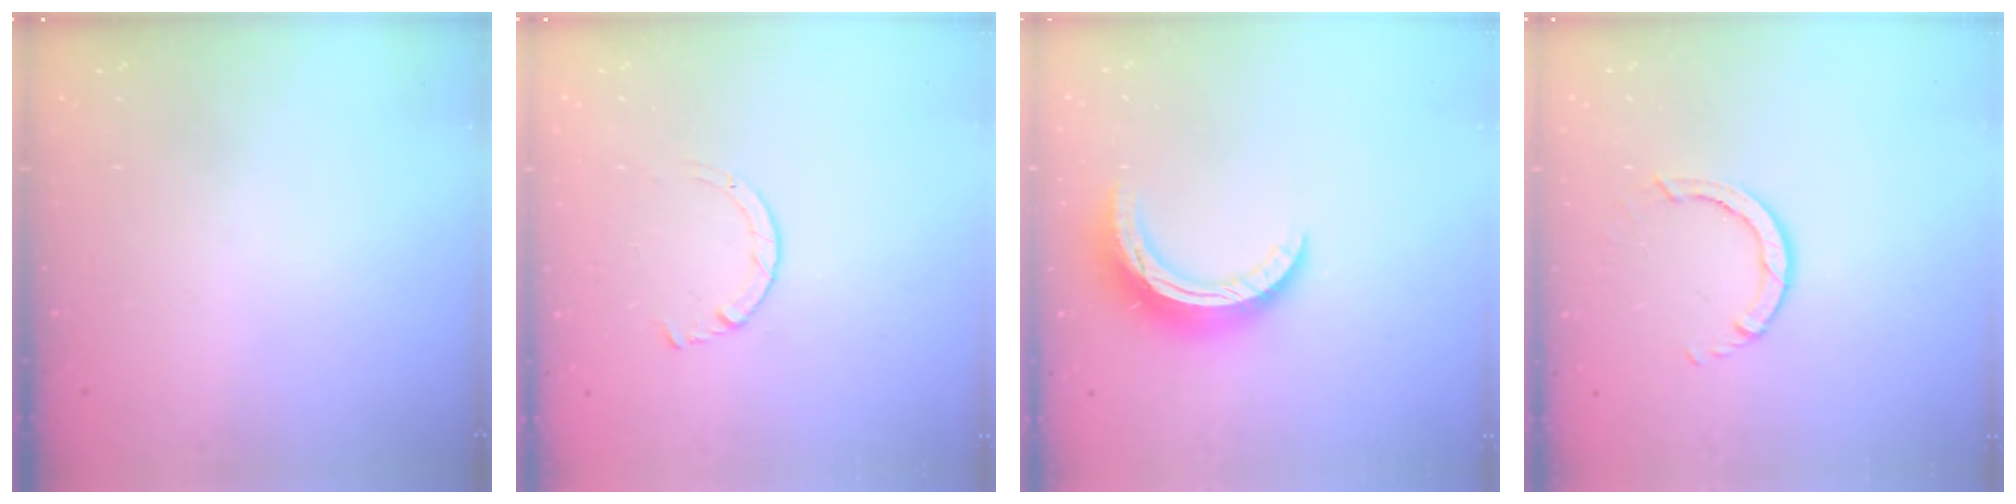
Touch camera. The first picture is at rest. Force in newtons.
{"total": 2.9, "press": 2.8, "slide": 0.3}
{"total": 11.8, "press": 11.8, "slide": 0.9}
{"total": 3.0, "press": 3.0, "slide": 0.4}